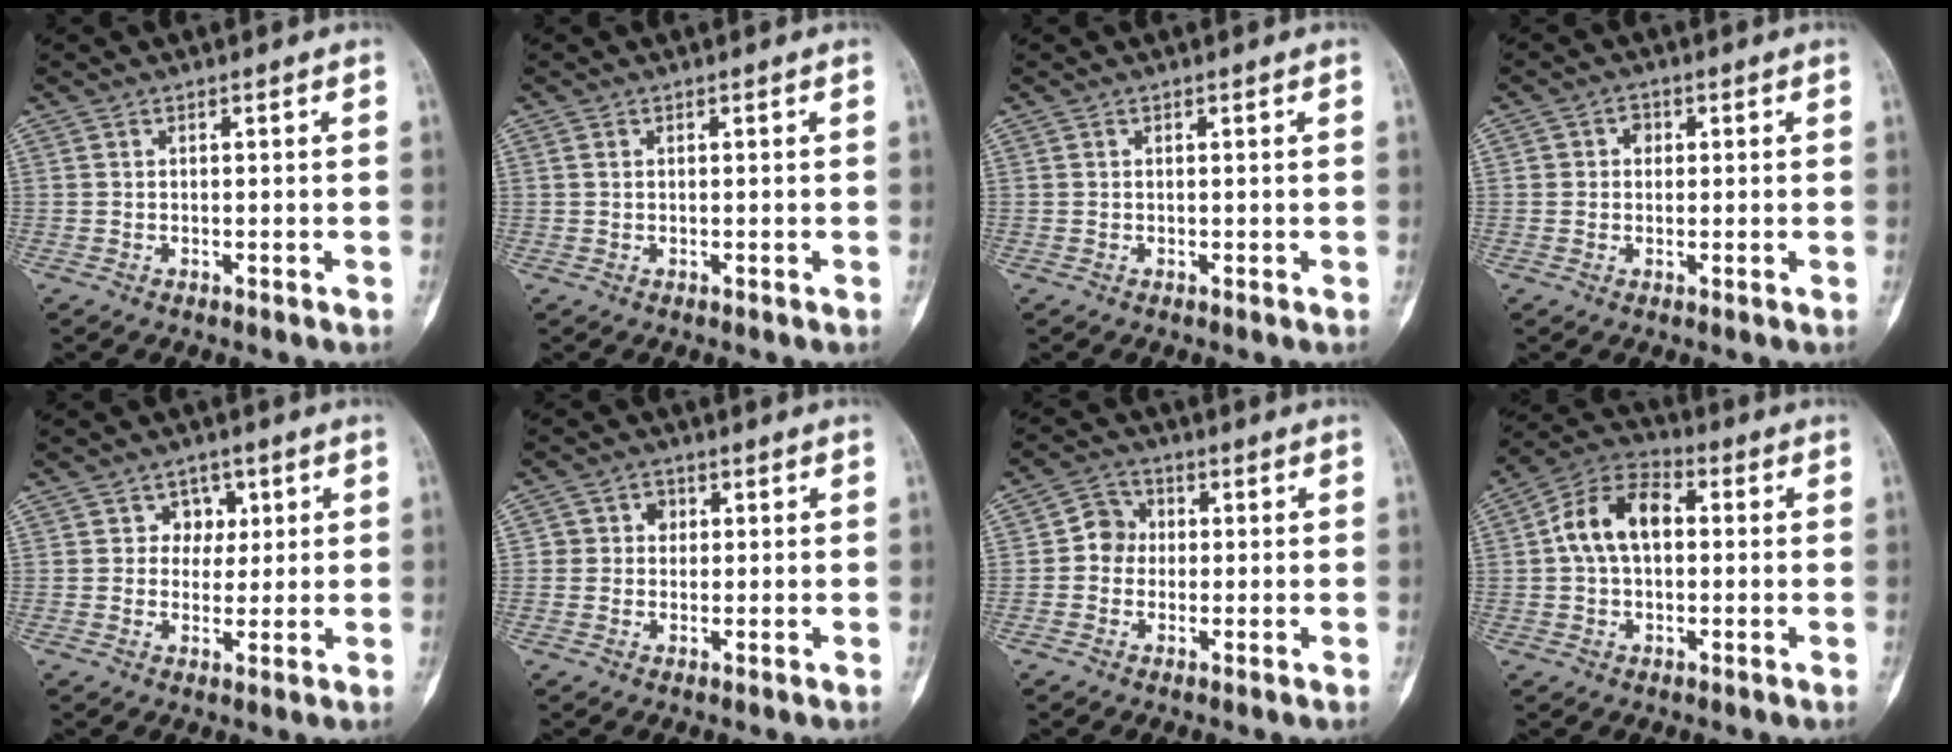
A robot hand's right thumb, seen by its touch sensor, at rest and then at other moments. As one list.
[{"total": 0.6, "force": [0.2, 0.4, 0.4], "torque": [-0.010, 0.004, 0.006]}, {"total": 0.0}, {"total": 2.4, "force": [0.4, 2.2, 1.0], "torque": [0.002, 0.004, 0.002]}, {"total": 4.4, "force": [1.4, 3.9, 1.5], "torque": [0.016, 0.002, 0.013]}, {"total": 3.5, "force": [0.5, 3.3, 1.1], "torque": [0.010, 0.007, 0.003]}, {"total": 5.0, "force": [-0.1, 4.5, 2.0], "torque": [-0.007, 0.011, -0.012]}, {"total": 11.5, "force": [1.2, 7.4, 8.8], "torque": [-0.154, 0.031, 0.012]}]